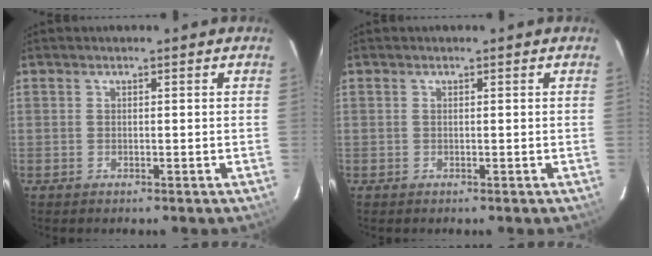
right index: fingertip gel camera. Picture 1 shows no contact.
{"total": 0.0}